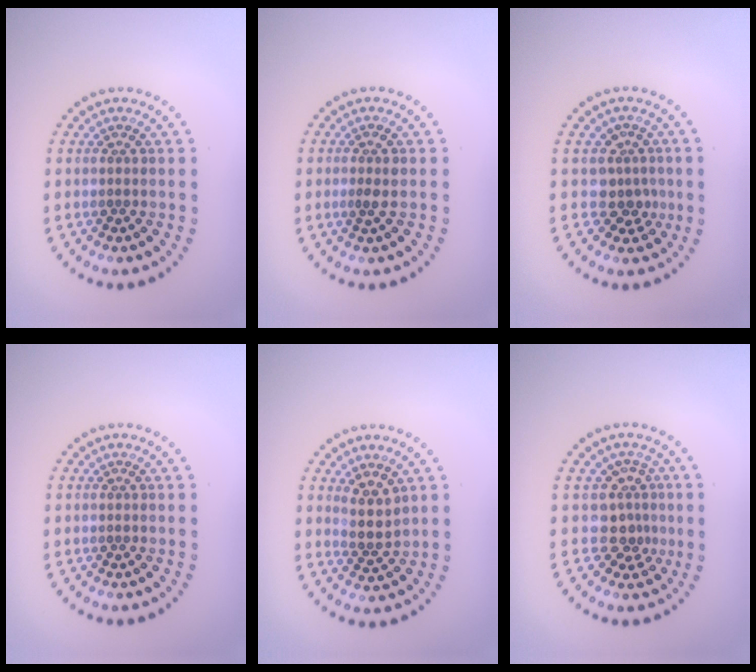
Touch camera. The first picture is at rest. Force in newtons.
{"total": 1.1, "press": 1.1, "slide": 0.4}
{"total": 2.6, "press": 1.9, "slide": 1.7}
{"total": 0.0}
{"total": 2.6, "press": 2.1, "slide": 1.5}
{"total": 2.8, "press": 2.0, "slide": 1.9}